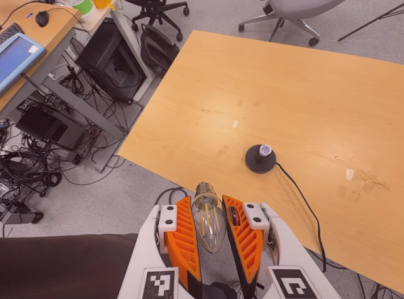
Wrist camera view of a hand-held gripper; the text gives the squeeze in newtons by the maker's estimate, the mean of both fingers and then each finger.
{"total": 9.7, "left": 9.7, "right": 9.8}